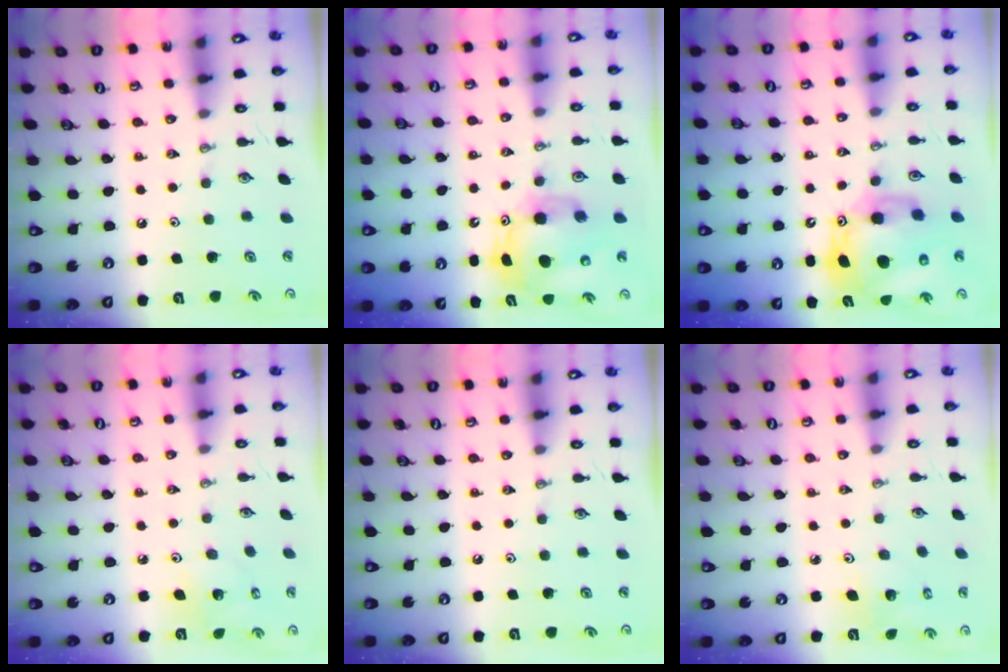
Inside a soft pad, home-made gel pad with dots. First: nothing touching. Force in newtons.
{"total": 10.9, "press": 10.7, "slide": 2.0}
{"total": 15.6, "press": 15.5, "slide": 1.4}
{"total": 3.6, "press": 3.6, "slide": 0.3}
{"total": 0.0}
{"total": 4.0, "press": 4.0, "slide": 0.4}